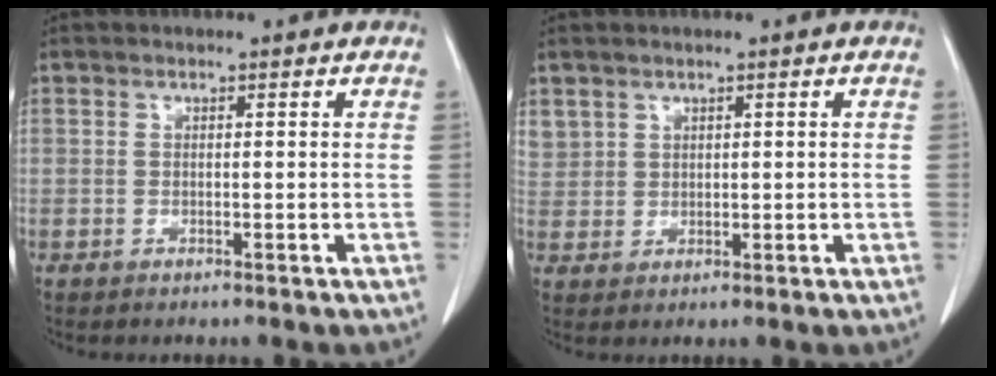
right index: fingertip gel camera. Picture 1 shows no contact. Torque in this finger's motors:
{"motor_torque": [-0.27, 0.30, -0.03, 0.00]}